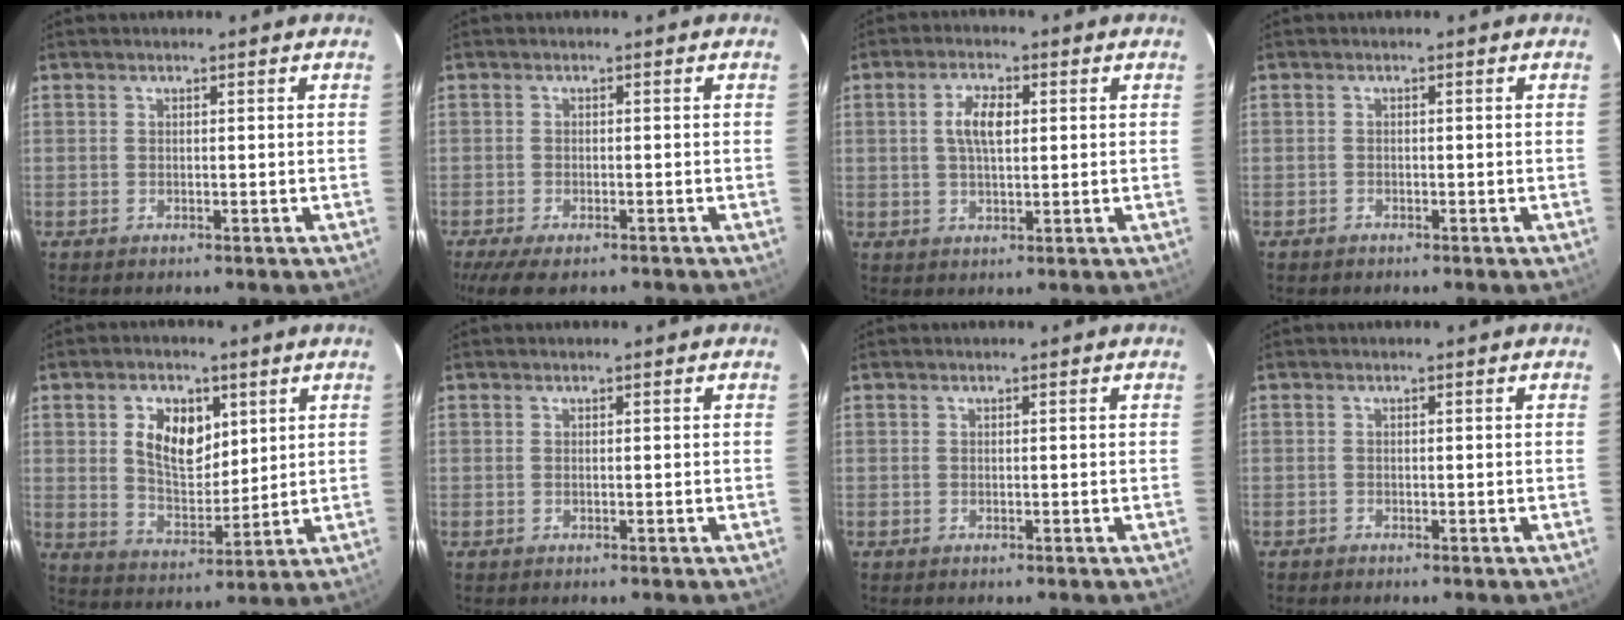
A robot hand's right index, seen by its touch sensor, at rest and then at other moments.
{"total": 8.2, "force": [-6.3, 2.6, 4.7], "torque": [-0.108, -0.032, -0.106]}
{"total": 5.3, "force": [1.0, 2.4, 4.7], "torque": [-0.087, 0.010, 0.020]}
{"total": 1.0, "force": [-0.8, 0.5, 0.0], "torque": [-0.004, 0.005, -0.014]}
{"total": 9.8, "force": [3.3, 6.1, 6.9], "torque": [-0.123, 0.010, 0.067]}
{"total": 0.0}
{"total": 0.0}
{"total": 0.6, "force": [-0.5, 0.2, 0.0], "torque": [-0.001, 0.003, -0.011]}